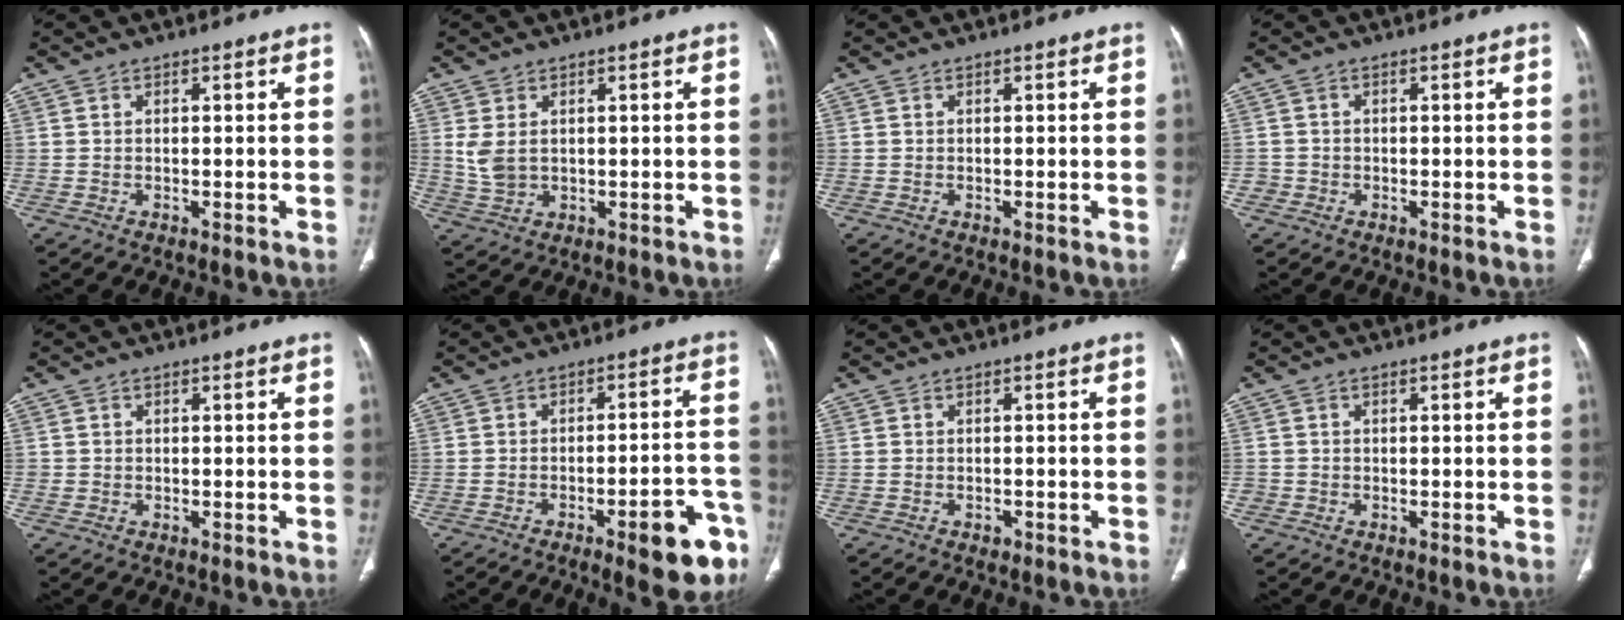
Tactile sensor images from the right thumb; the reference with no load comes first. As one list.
[{"total": 4.1, "force": [1.0, 2.6, 2.9], "torque": [-0.066, -0.004, 0.029]}, {"total": 0.0}, {"total": 1.3, "force": [-0.5, 1.2, -0.1], "torque": [0.011, 0.007, -0.014]}, {"total": 0.7, "force": [0.0, 0.7, 0.0], "torque": [0.006, 0.005, -0.001]}, {"total": 11.6, "force": [-6.2, 3.4, 9.1], "torque": [-0.099, 0.038, -0.077]}, {"total": 0.9, "force": [-0.6, 0.6, 0.4], "torque": [-0.006, 0.004, -0.008]}, {"total": 0.7, "force": [-0.2, 0.6, 0.0], "torque": [0.007, 0.006, -0.005]}]